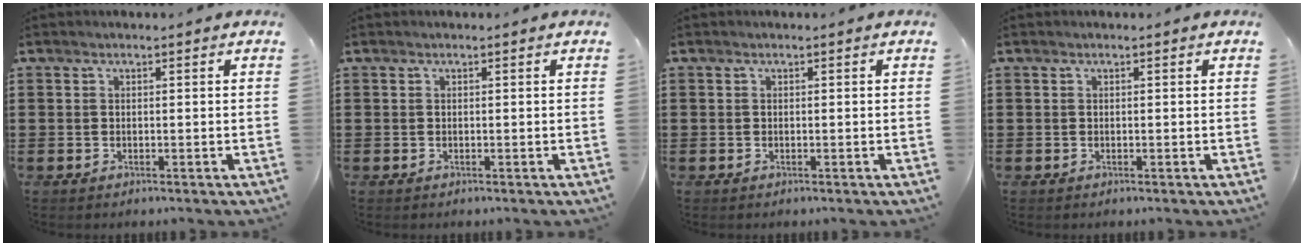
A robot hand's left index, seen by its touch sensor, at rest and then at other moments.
{"total": 0.0}
{"total": 0.0}
{"total": 0.0}